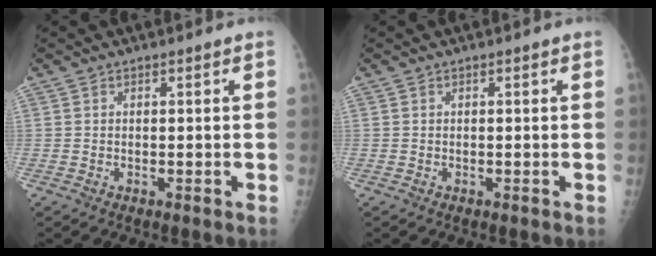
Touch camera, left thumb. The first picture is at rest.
{"total": 0.0}